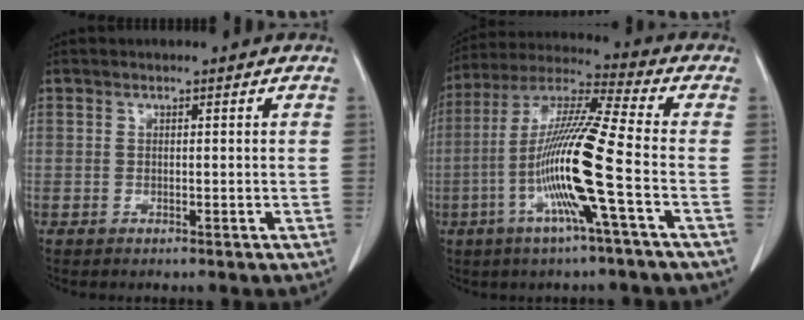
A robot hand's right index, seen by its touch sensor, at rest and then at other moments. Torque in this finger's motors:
{"motor_torque": [2.14, 0.00, 1.05, 0.21]}